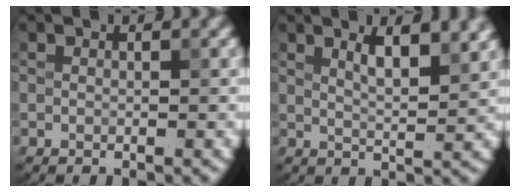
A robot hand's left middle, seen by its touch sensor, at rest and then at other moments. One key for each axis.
{"total": 4.4, "fx": 2.4, "fy": 1.4, "fz": 3.5, "tx": -0.047, "ty": 0.005, "tz": 0.035}